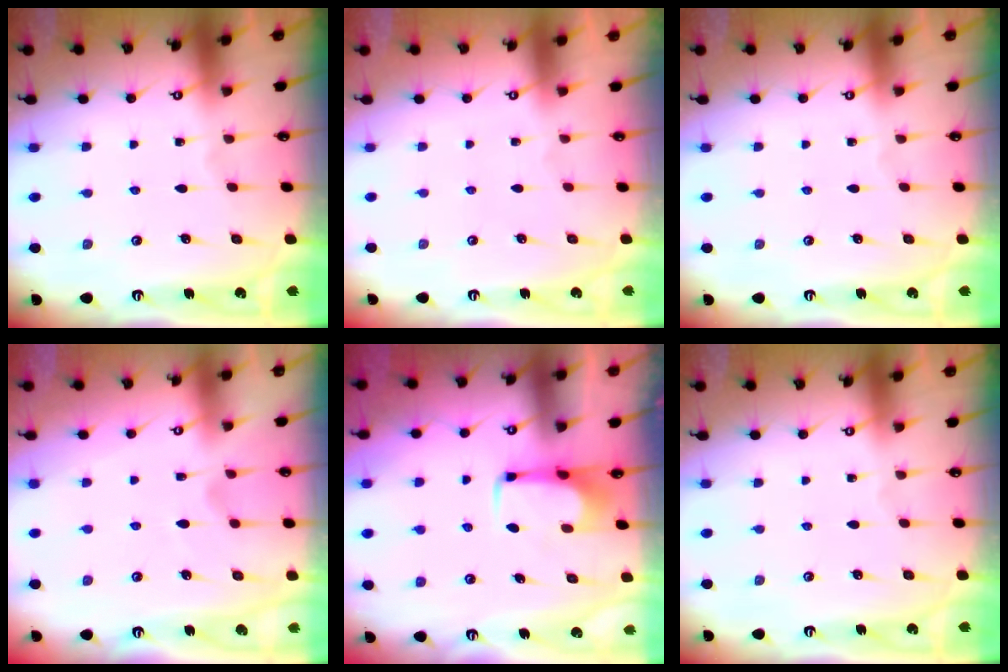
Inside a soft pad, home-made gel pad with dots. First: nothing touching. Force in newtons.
{"total": 1.5, "press": 1.4, "slide": 0.7}
{"total": 0.0}
{"total": 1.1, "press": 0.2, "slide": 1.1}
{"total": 1.6, "press": 1.5, "slide": 0.4}
{"total": 0.0}